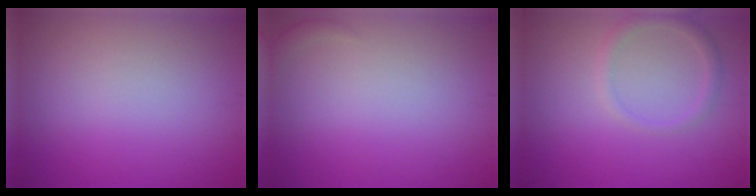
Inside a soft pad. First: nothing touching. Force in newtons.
{"total": 0.7, "press": 0.7, "slide": 0.1}
{"total": 1.7, "press": 1.7, "slide": 0.1}